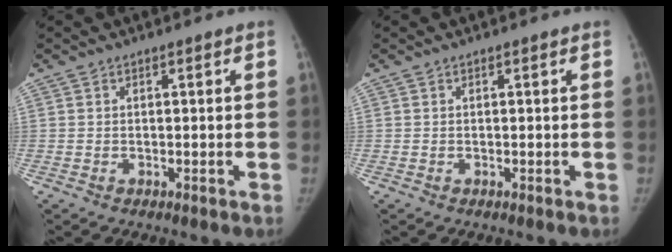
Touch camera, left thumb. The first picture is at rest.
{"total": 0.0}